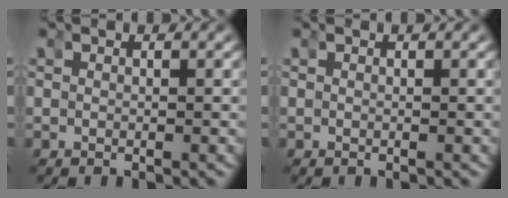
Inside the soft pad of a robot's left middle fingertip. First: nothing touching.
{"total": 0.0}